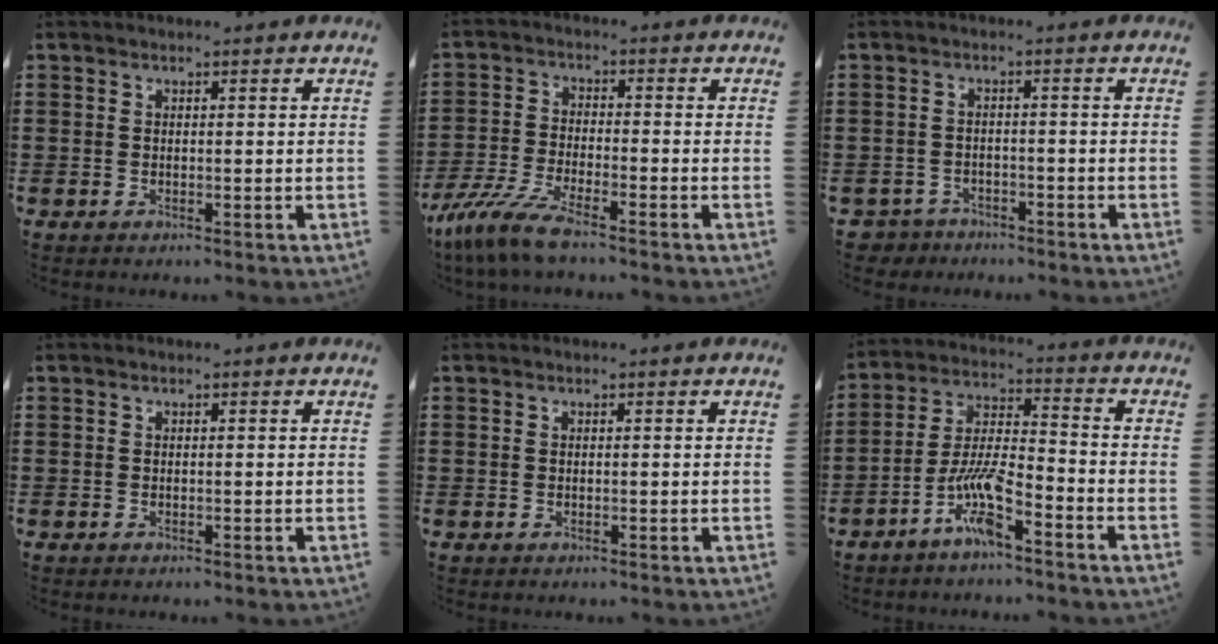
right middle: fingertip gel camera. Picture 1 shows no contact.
{"total": 7.1, "force": [-5.9, 0.7, 3.9], "torque": [-0.100, -0.013, -0.120]}
{"total": 2.8, "force": [-2.6, 1.0, -0.2], "torque": [-0.005, 0.000, -0.060]}
{"total": 0.0}
{"total": 0.0}
{"total": 8.0, "force": [-5.3, 1.3, 5.8], "torque": [-0.138, -0.009, -0.107]}